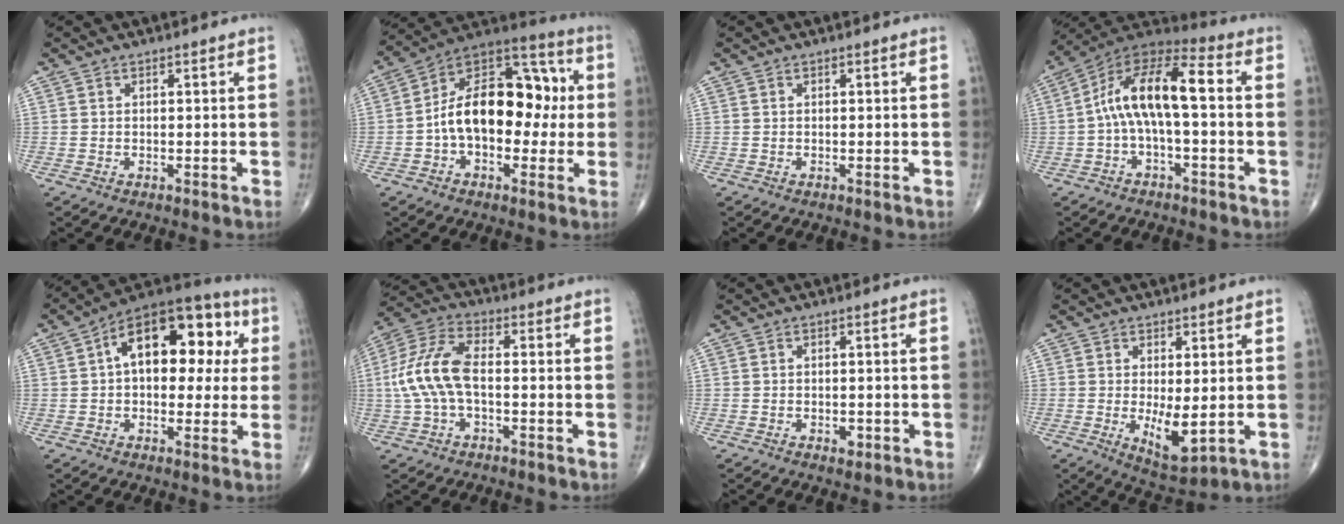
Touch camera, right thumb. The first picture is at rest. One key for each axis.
{"total": 19.2, "fx": -0.3, "fy": 11.8, "fz": 15.2, "tx": -0.208, "ty": 0.050, "tz": -0.015}
{"total": 0.0}
{"total": 13.4, "fx": -0.4, "fy": 5.1, "fz": 12.4, "tx": -0.228, "ty": 0.057, "tz": -0.016}
{"total": 19.0, "fx": 3.9, "fy": 10.8, "fz": 15.2, "tx": -0.183, "ty": 0.036, "tz": 0.044}
{"total": 11.0, "fx": -0.9, "fy": 5.5, "fz": 9.6, "tx": -0.219, "ty": 0.033, "tz": -0.021}
{"total": 1.7, "fx": -0.7, "fy": 1.0, "fz": 1.2, "tx": -0.015, "ty": 0.000, "tz": -0.008}
{"total": 6.8, "fx": -0.5, "fy": 2.5, "fz": 6.3, "tx": -0.097, "ty": -0.022, "tz": 0.003}